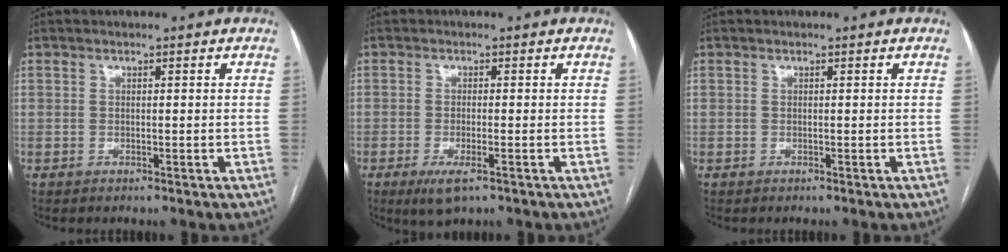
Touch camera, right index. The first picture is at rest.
{"total": 4.3, "force": [-2.3, 1.1, 3.4], "torque": [-0.067, -0.009, -0.035]}
{"total": 0.0}